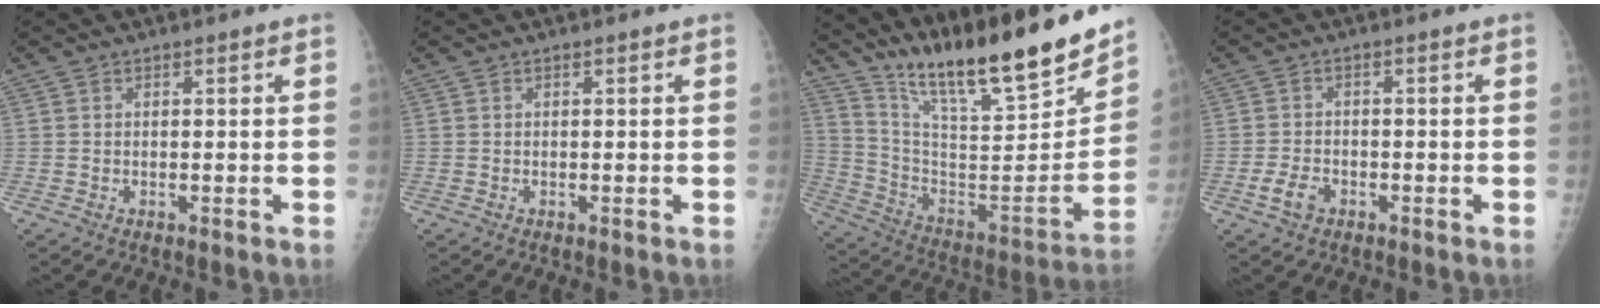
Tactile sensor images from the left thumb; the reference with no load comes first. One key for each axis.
{"total": 0.0}
{"total": 25.6, "fx": 20.2, "fy": 4.3, "fz": 15.1, "tx": -0.222, "ty": -0.104, "tz": 0.334}
{"total": 3.5, "fx": -1.8, "fy": 2.3, "fz": 2.0, "tx": -0.038, "ty": 0.010, "tz": -0.030}